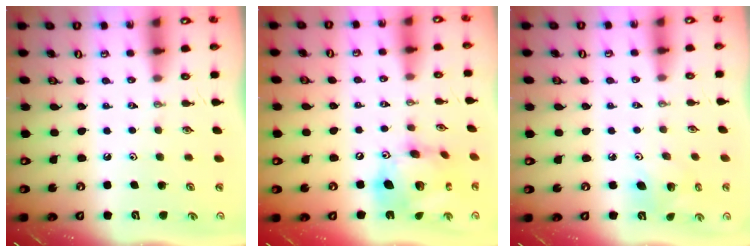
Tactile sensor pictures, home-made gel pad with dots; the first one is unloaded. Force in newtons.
{"total": 19.4, "press": 19.2, "slide": 2.0}
{"total": 5.9, "press": 5.9, "slide": 0.3}